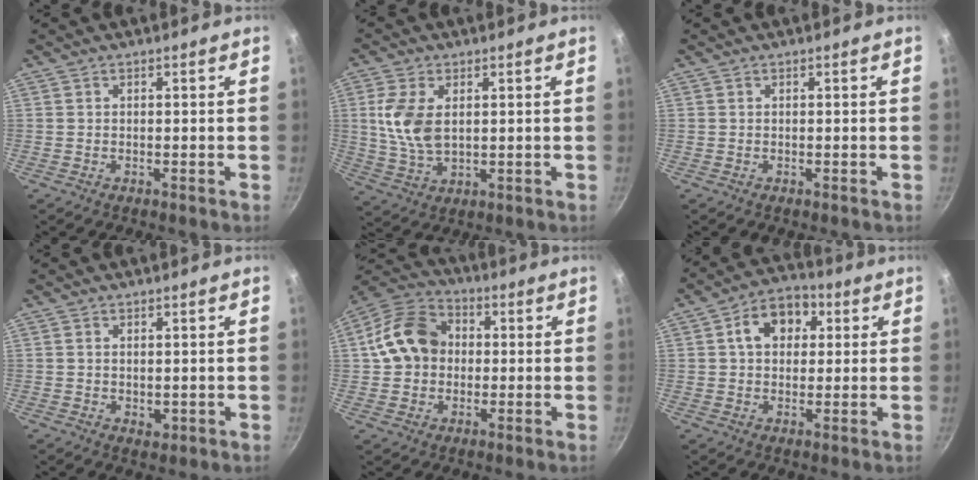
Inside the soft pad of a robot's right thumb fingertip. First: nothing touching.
{"total": 9.2, "force": [1.8, 5.3, 7.2], "torque": [-0.146, -0.011, 0.038]}
{"total": 0.0}
{"total": 2.0, "force": [0.4, 1.4, 1.3], "torque": [-0.018, -0.002, 0.007]}
{"total": 13.1, "force": [0.9, 10.7, 7.6], "torque": [-0.109, 0.027, 0.000]}
{"total": 9.9, "force": [2.7, 7.3, 6.1], "torque": [-0.061, 0.014, 0.028]}